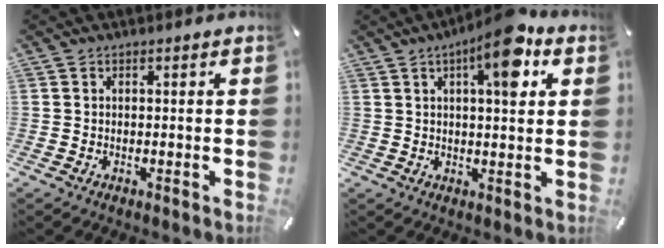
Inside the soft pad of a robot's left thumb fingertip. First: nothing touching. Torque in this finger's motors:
{"motor_torque": [2.20, 2.32, 1.22, -1.28, 0.23]}